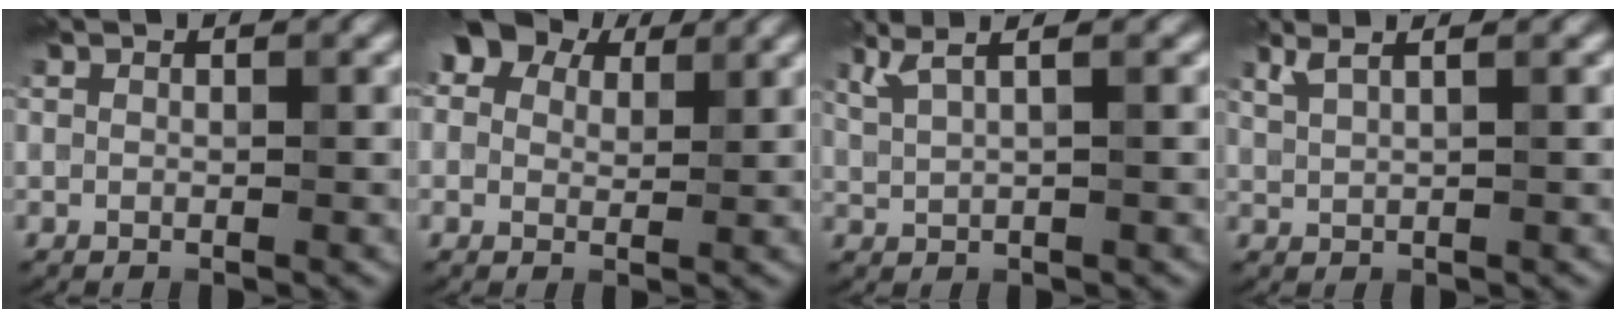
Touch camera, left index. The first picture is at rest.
{"total": 5.9, "force": [3.9, 3.8, 2.3], "torque": [-0.054, 0.015, 0.058]}
{"total": 3.0, "force": [2.0, 0.9, 2.1], "torque": [-0.037, 0.023, 0.021]}
{"total": 2.2, "force": [1.5, 0.8, 1.4], "torque": [-0.014, 0.018, 0.013]}